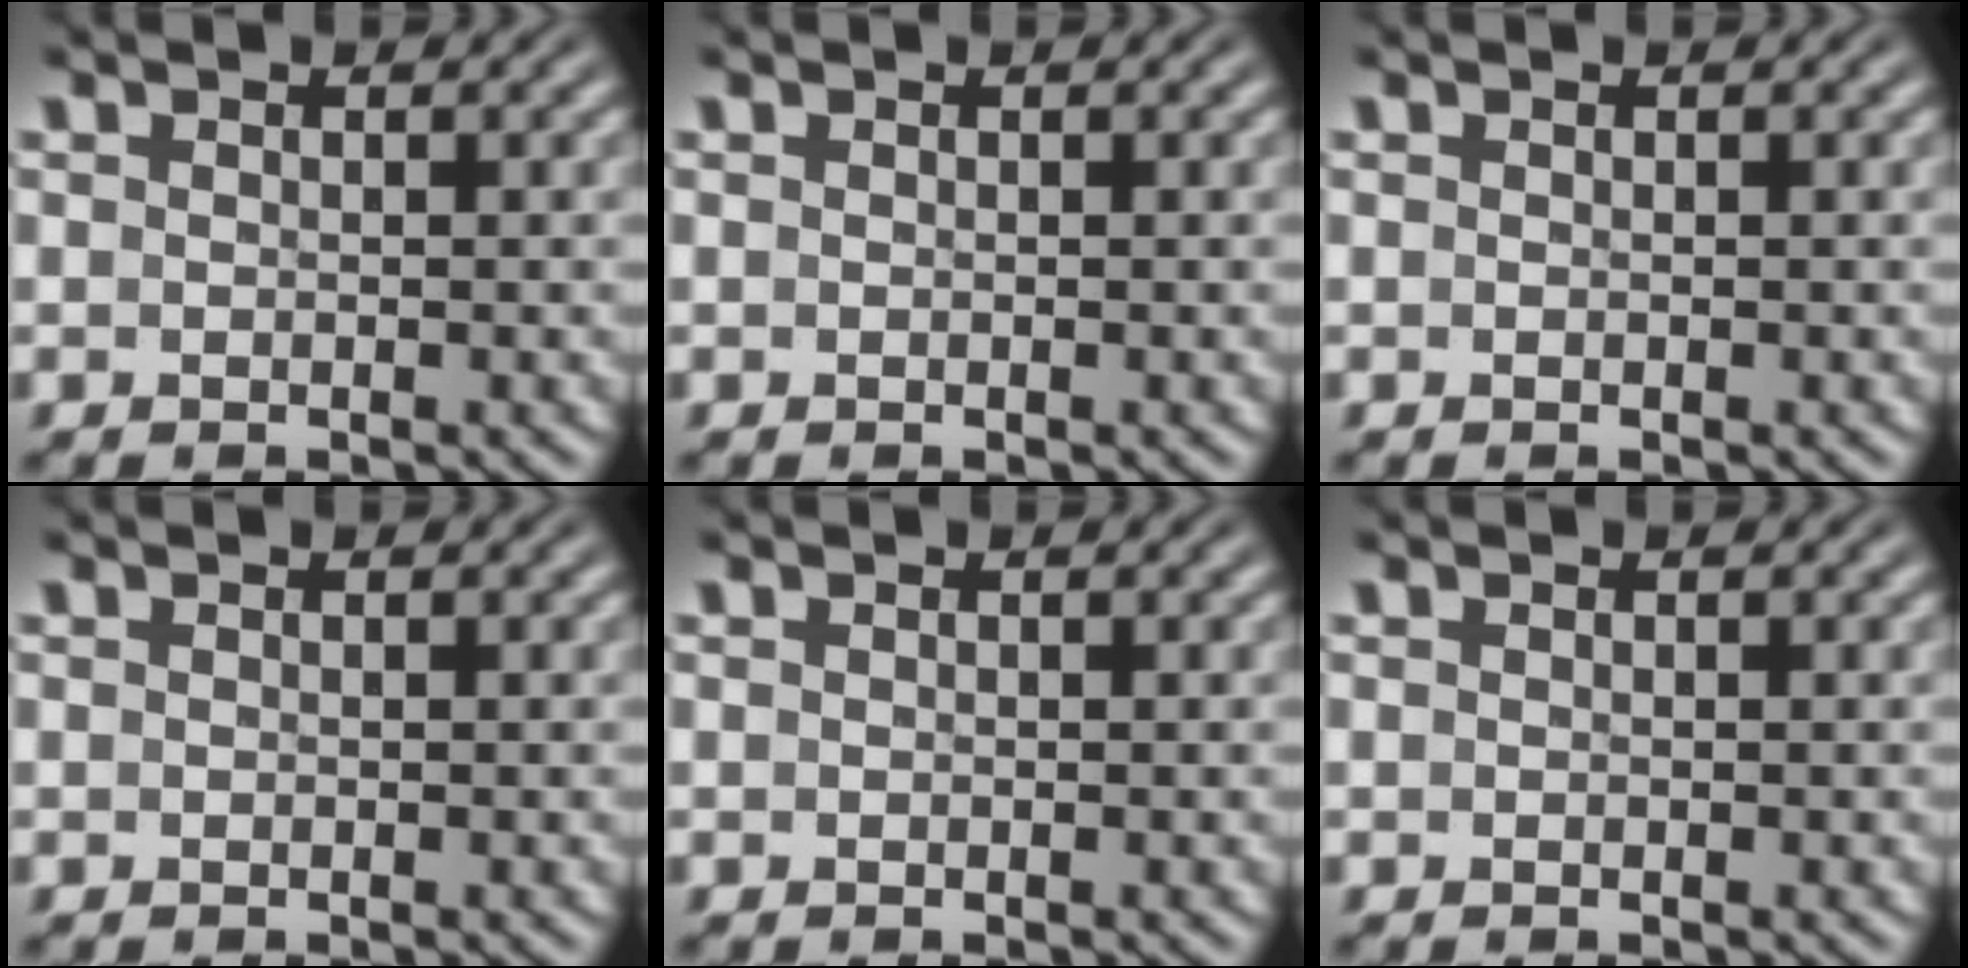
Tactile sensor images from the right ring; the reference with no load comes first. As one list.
[{"total": 0.0}, {"total": 0.0}, {"total": 0.0}, {"total": 0.0}, {"total": 0.0}]